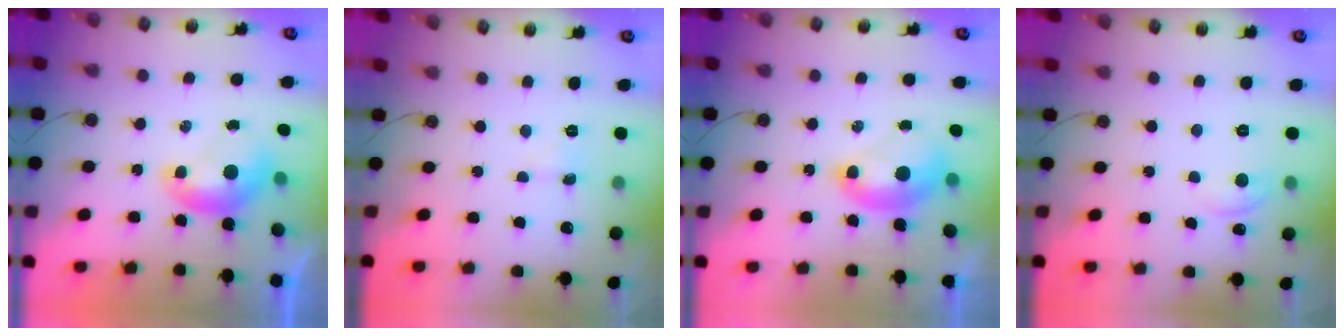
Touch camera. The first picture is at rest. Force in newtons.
{"total": 0.5, "press": 0.5, "slide": 0.2}
{"total": 2.5, "press": 2.5, "slide": 0.6}
{"total": 1.3, "press": 1.1, "slide": 0.7}